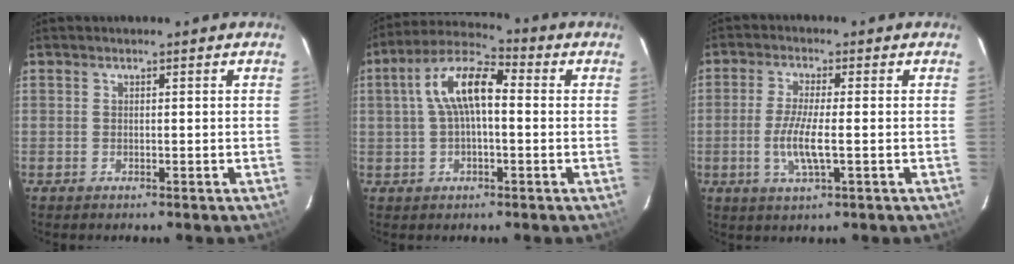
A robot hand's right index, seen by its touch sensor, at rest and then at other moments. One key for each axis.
{"total": 10.2, "fx": 0.9, "fy": 4.3, "fz": 9.2, "tx": -0.180, "ty": 0.030, "tz": 0.010}
{"total": 6.8, "fx": -1.4, "fy": 1.0, "fz": 6.5, "tx": -0.132, "ty": -0.008, "tz": -0.029}